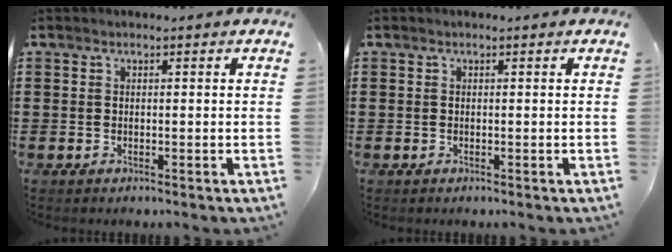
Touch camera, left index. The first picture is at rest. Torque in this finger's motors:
{"motor_torque": [0.00, 0.00, 0.02, 0.00]}